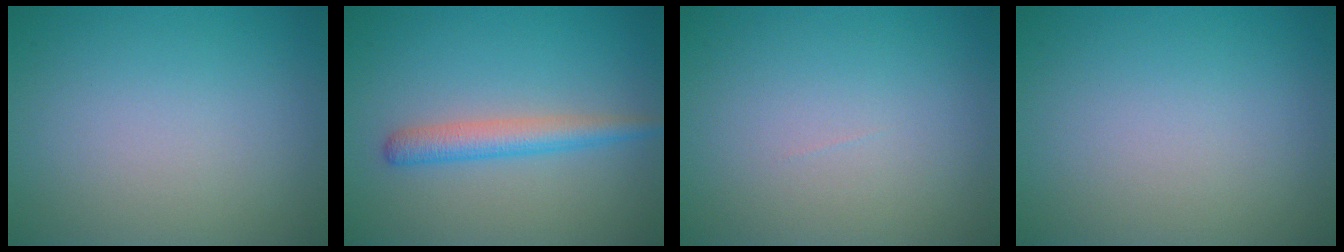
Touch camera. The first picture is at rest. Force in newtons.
{"total": 2.9, "press": 2.9, "slide": 0.1}
{"total": 0.0}
{"total": 0.0}